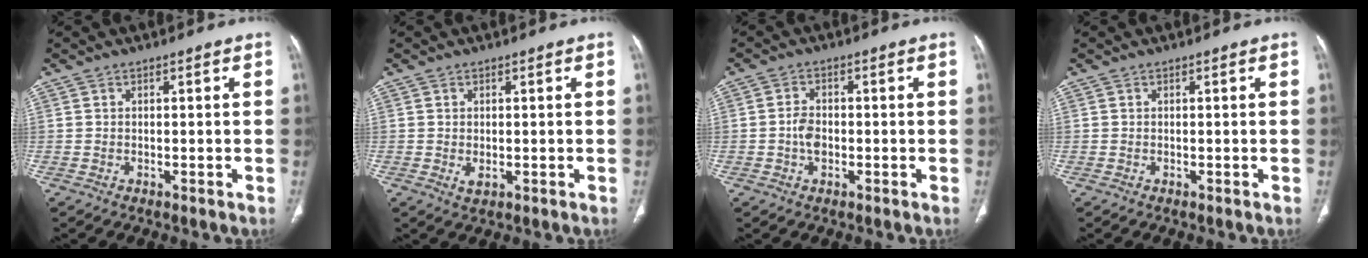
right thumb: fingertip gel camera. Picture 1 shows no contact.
{"total": 1.9, "force": [-0.3, 1.1, 1.5], "torque": [-0.027, -0.005, 0.000]}
{"total": 3.4, "force": [-0.7, 2.3, 2.4], "torque": [-0.043, 0.008, -0.017]}
{"total": 0.0}